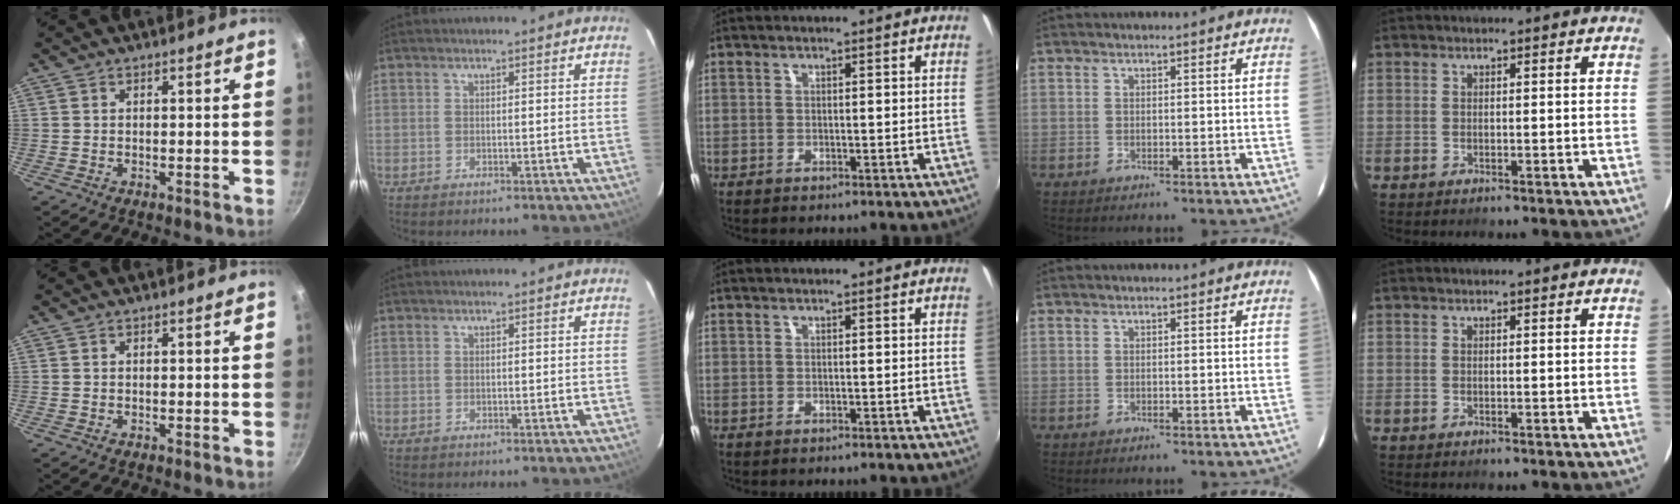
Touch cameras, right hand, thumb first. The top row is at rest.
{}